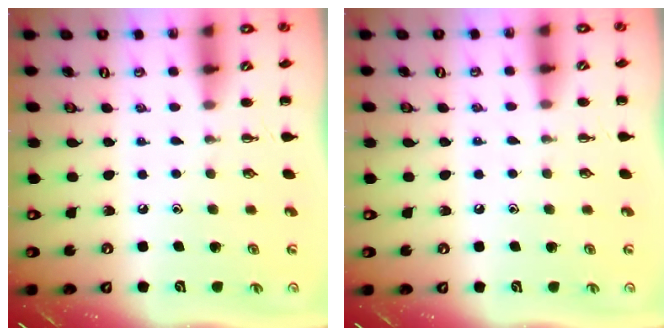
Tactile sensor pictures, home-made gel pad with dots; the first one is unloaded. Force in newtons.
{"total": 6.3, "press": 6.0, "slide": 2.0}